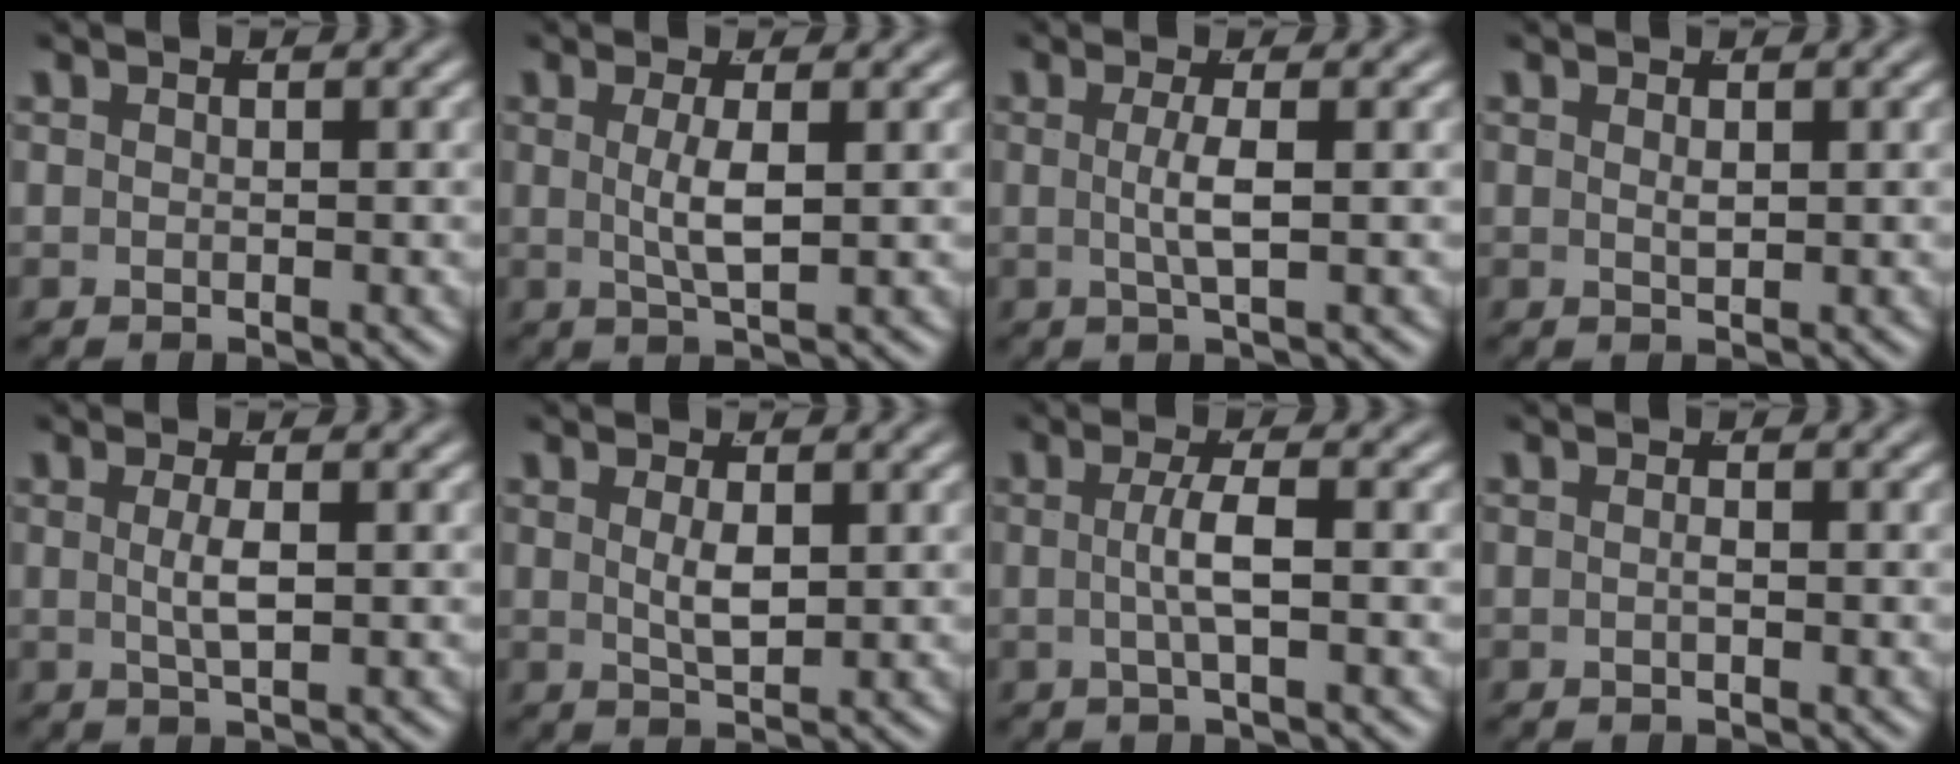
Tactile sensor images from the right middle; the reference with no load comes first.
{"total": 2.5, "force": [0.2, -0.4, 2.4], "torque": [-0.050, -0.013, 0.012]}
{"total": 2.2, "force": [-0.1, -0.6, 2.1], "torque": [-0.042, -0.007, 0.004]}
{"total": 0.7, "force": [0.2, -0.4, 0.5], "torque": [-0.008, -0.008, 0.011]}
{"total": 1.7, "force": [0.0, -0.4, 1.7], "torque": [-0.033, -0.009, 0.006]}
{"total": 1.9, "force": [0.5, -0.1, 1.8], "torque": [-0.031, -0.012, 0.018]}
{"total": 2.5, "force": [-0.4, -0.5, 2.4], "torque": [-0.046, -0.002, -0.004]}
{"total": 0.5, "force": [-0.3, -0.1, 0.4], "torque": [-0.010, -0.003, -0.004]}